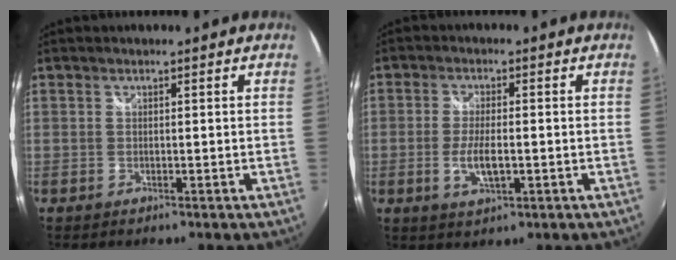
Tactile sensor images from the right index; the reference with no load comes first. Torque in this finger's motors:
{"motor_torque": [0.04, 0.02, 0.21, 0.05]}